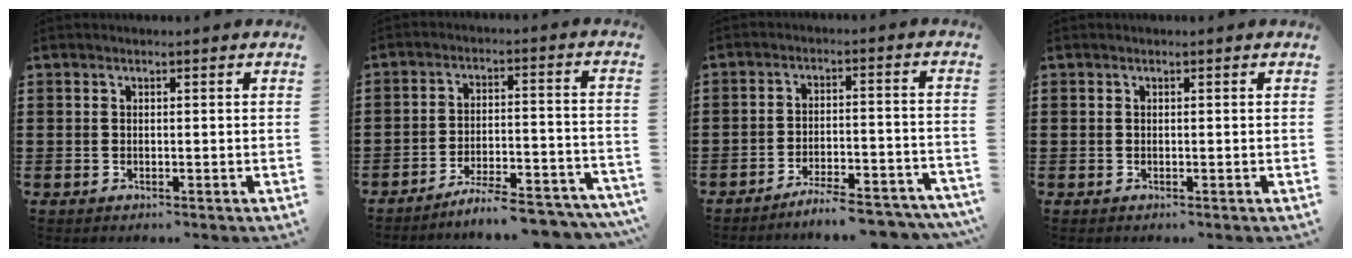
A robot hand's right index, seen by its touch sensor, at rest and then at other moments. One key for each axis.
{"total": 6.5, "fx": -6.1, "fy": 0.1, "fz": 2.3, "tx": -0.032, "ty": 0.004, "tz": -0.115}
{"total": 5.7, "fx": -5.4, "fy": 0.0, "fz": 1.8, "tx": -0.028, "ty": -0.001, "tz": -0.101}
{"total": 0.0}